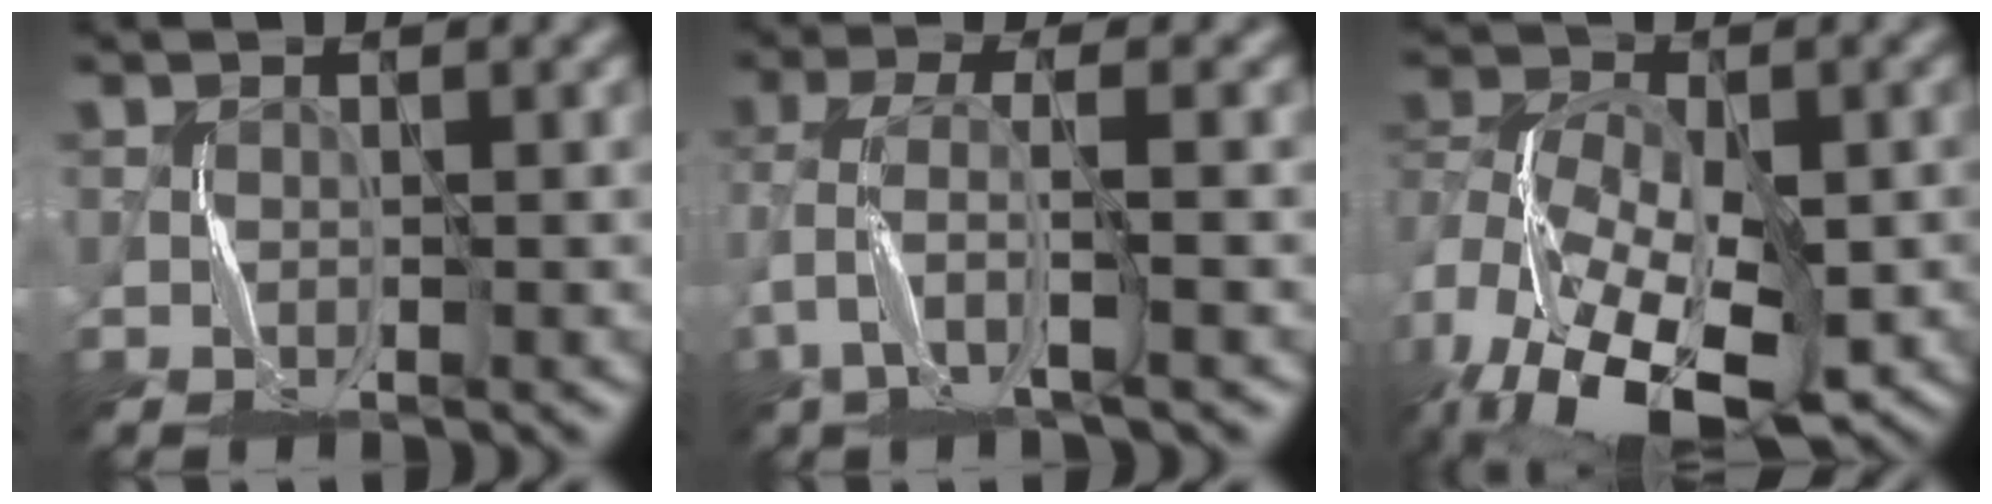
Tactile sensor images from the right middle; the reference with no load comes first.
{"total": 3.6, "force": [-1.3, 1.0, 3.2], "torque": [-0.082, 0.004, -0.030]}
{"total": 15.6, "force": [-7.8, 9.2, 9.9], "torque": [-0.182, -0.013, -0.091]}